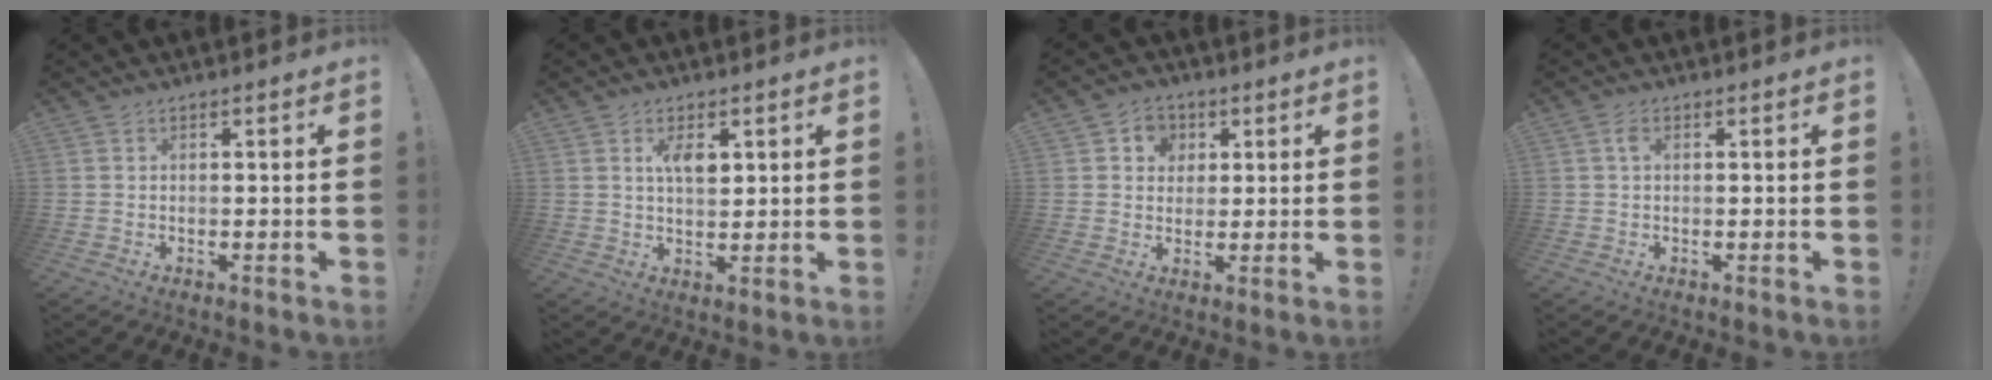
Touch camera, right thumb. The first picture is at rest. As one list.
[{"total": 5.3, "force": [2.4, 2.7, 4.0], "torque": [-0.060, -0.007, 0.037]}, {"total": 6.2, "force": [1.6, 5.7, 1.8], "torque": [-0.024, -0.002, 0.032]}, {"total": 1.9, "force": [0.5, 1.0, 1.6], "torque": [-0.027, 0.003, 0.006]}]